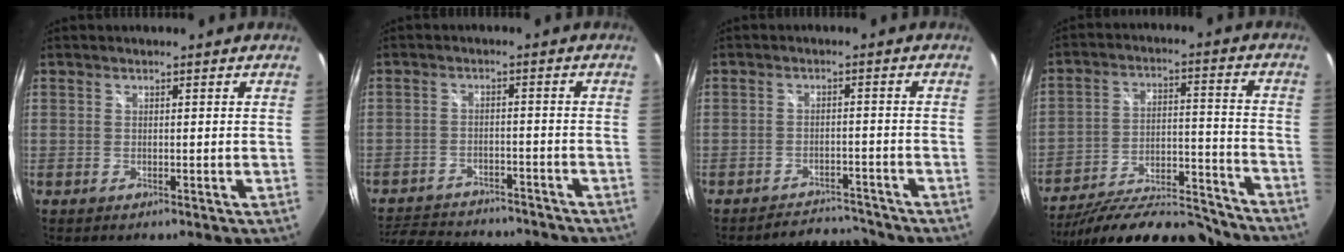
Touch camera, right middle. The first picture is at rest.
{"total": 17.6, "force": [-15.0, 6.1, 6.9], "torque": [-0.150, -0.003, -0.205]}
{"total": 6.2, "force": [-6.1, 1.4, 0.4], "torque": [-0.018, 0.008, -0.085]}
{"total": 22.9, "force": [-20.0, 5.9, 9.4], "torque": [-0.165, -0.007, -0.276]}